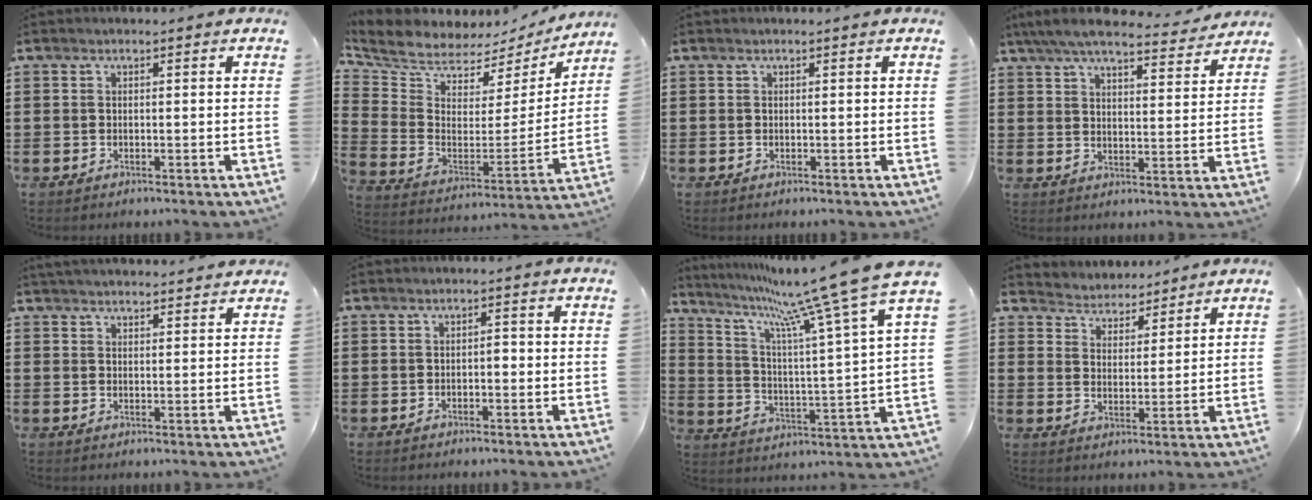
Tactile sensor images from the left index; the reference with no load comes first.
{"total": 5.8, "force": [5.2, 2.6, 0.4], "torque": [-0.049, -0.050, 0.091]}
{"total": 0.0}
{"total": 6.9, "force": [6.1, 0.7, 3.0], "torque": [-0.080, -0.027, 0.109]}
{"total": 2.9, "force": [2.9, 0.1, 0.3], "torque": [-0.014, -0.005, 0.056]}
{"total": 1.1, "force": [-0.5, 0.5, 0.9], "torque": [-0.019, 0.001, -0.011]}
{"total": 11.5, "force": [9.9, -1.1, 5.8], "torque": [-0.130, -0.080, 0.151]}
{"total": 3.9, "force": [3.8, 0.8, -0.9], "torque": [-0.006, -0.022, 0.065]}